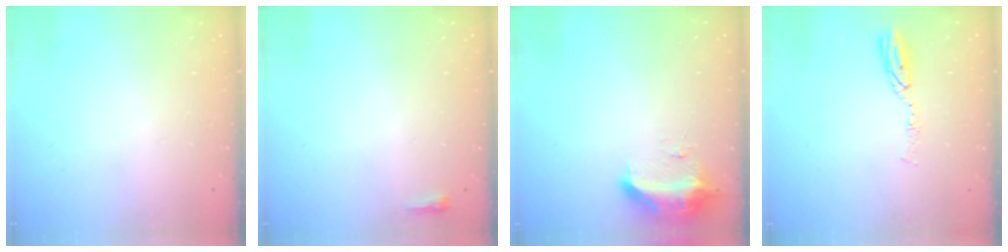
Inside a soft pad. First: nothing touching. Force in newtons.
{"total": 2.3, "press": 2.2, "slide": 0.7}
{"total": 10.0, "press": 10.0, "slide": 0.4}
{"total": 5.0, "press": 5.0, "slide": 0.2}